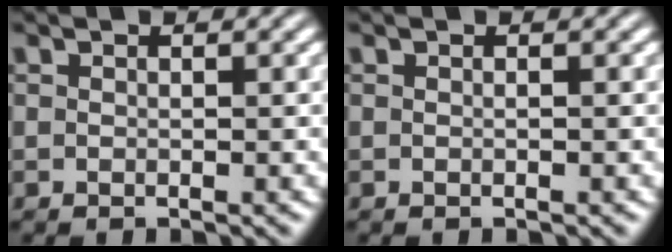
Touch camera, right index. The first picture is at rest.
{"total": 0.0}